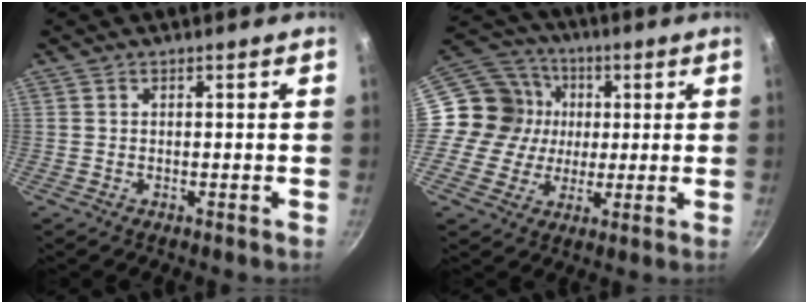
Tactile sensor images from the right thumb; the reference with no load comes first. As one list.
[{"total": 13.7, "force": [0.7, 12.8, 4.8], "torque": [-0.059, 0.022, -0.004]}]